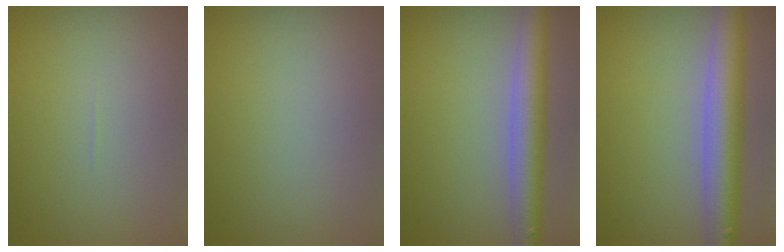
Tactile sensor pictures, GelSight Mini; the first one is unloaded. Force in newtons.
{"total": 0.0}
{"total": 5.4, "press": 5.4, "slide": 0.2}
{"total": 6.6, "press": 6.6, "slide": 0.4}